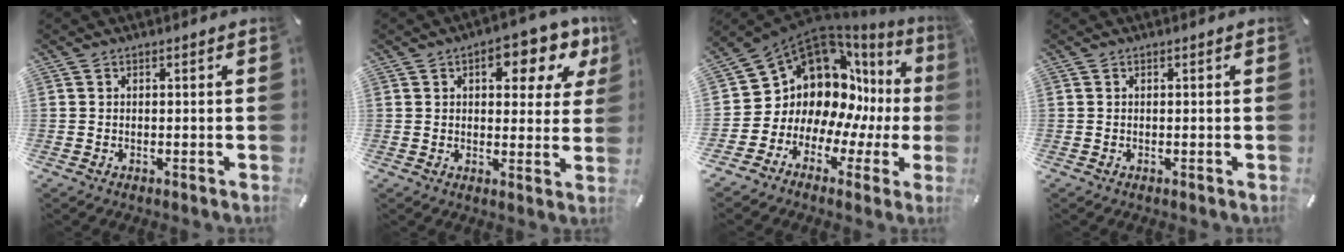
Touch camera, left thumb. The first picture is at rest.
{"total": 9.6, "force": [4.3, 5.4, 6.6], "torque": [-0.068, -0.021, 0.064]}
{"total": 13.9, "force": [4.7, 10.9, 7.3], "torque": [-0.142, -0.080, 0.089]}
{"total": 0.0}